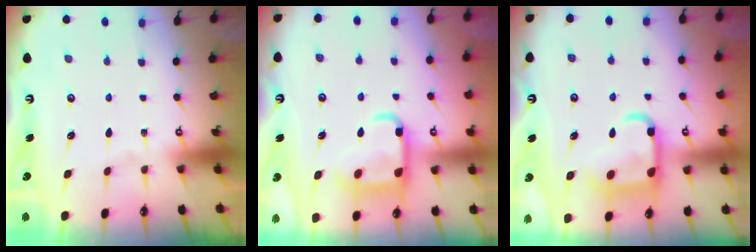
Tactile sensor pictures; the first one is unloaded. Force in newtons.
{"total": 14.4, "press": 14.3, "slide": 1.4}
{"total": 14.5, "press": 14.5, "slide": 1.4}